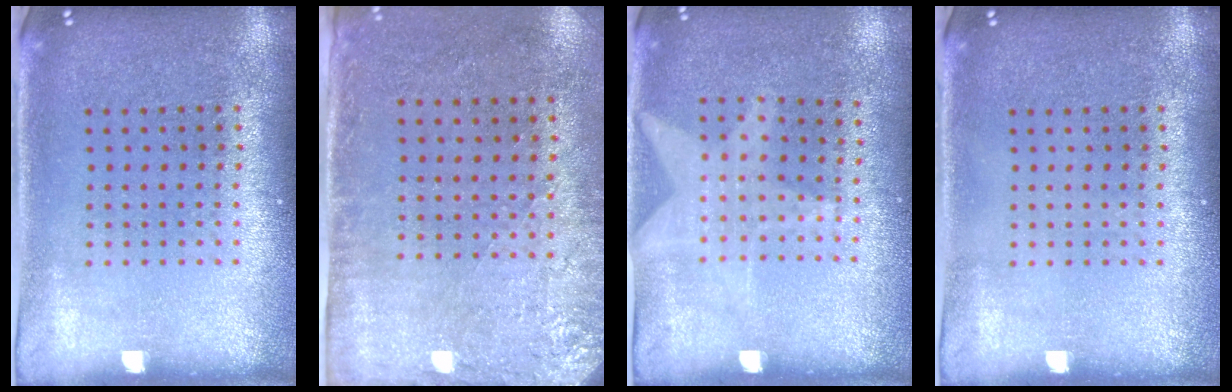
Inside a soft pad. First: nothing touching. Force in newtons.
{"total": 2.8, "press": 2.3, "slide": 1.6}
{"total": 1.1, "press": 0.8, "slide": 0.8}
{"total": 0.0}